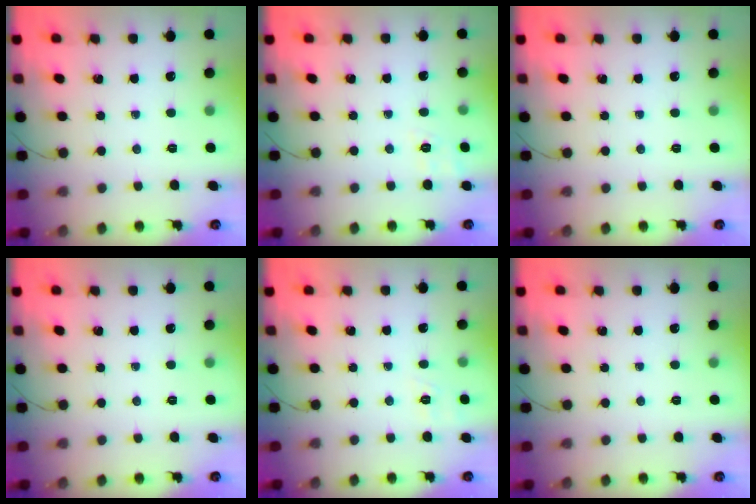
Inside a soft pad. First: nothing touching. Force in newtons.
{"total": 2.8, "press": 2.1, "slide": 1.9}
{"total": 0.0}
{"total": 0.0}
{"total": 7.6, "press": 7.4, "slide": 1.9}
{"total": 0.0}